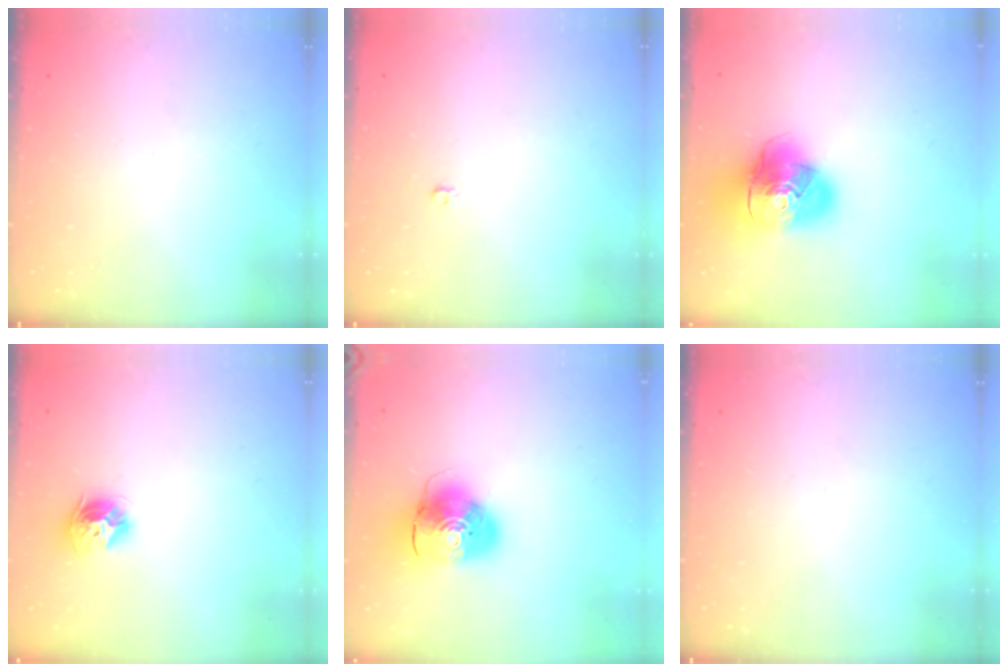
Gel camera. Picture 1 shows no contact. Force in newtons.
{"total": 2.2, "press": 2.2, "slide": 0.2}
{"total": 17.9, "press": 17.8, "slide": 2.3}
{"total": 9.3, "press": 9.3, "slide": 1.0}
{"total": 10.9, "press": 10.7, "slide": 1.6}
{"total": 0.0}